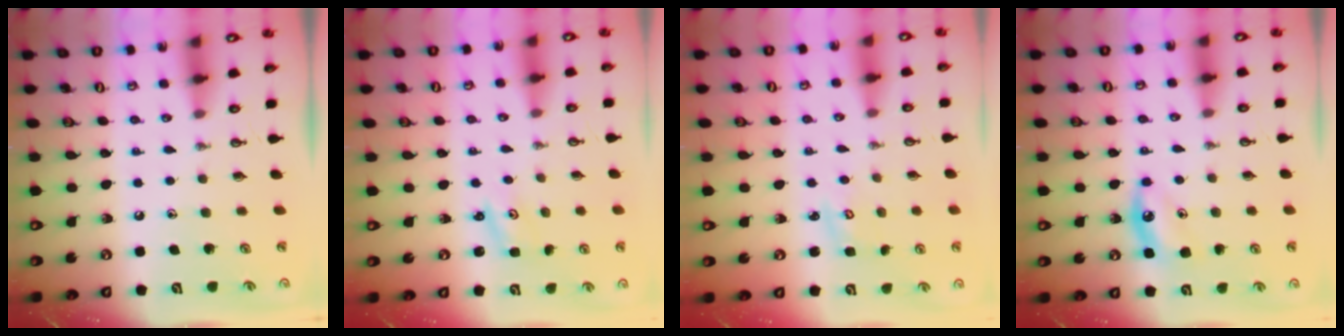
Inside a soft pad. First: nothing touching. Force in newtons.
{"total": 1.4, "press": 1.4, "slide": 0.2}
{"total": 2.7, "press": 2.7, "slide": 0.3}
{"total": 6.0, "press": 5.9, "slide": 0.8}